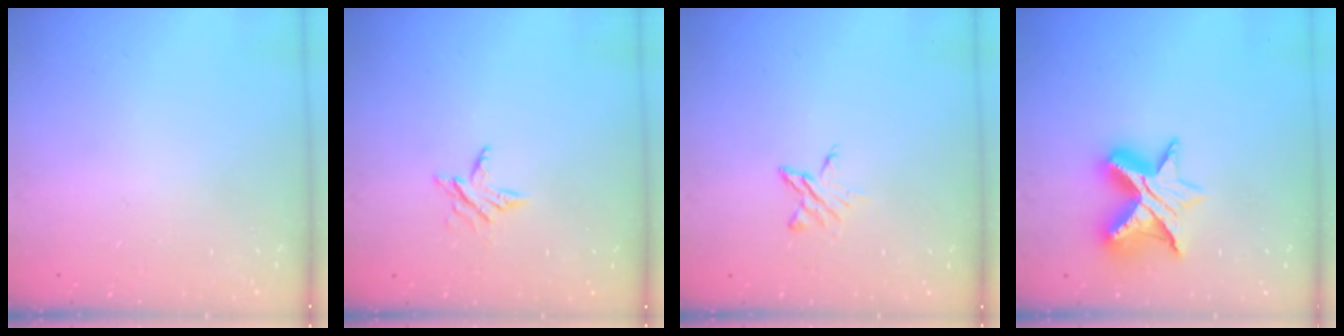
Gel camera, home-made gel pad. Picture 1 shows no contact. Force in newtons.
{"total": 4.4, "press": 4.3, "slide": 0.4}
{"total": 4.5, "press": 4.5, "slide": 0.4}
{"total": 11.6, "press": 11.5, "slide": 0.7}